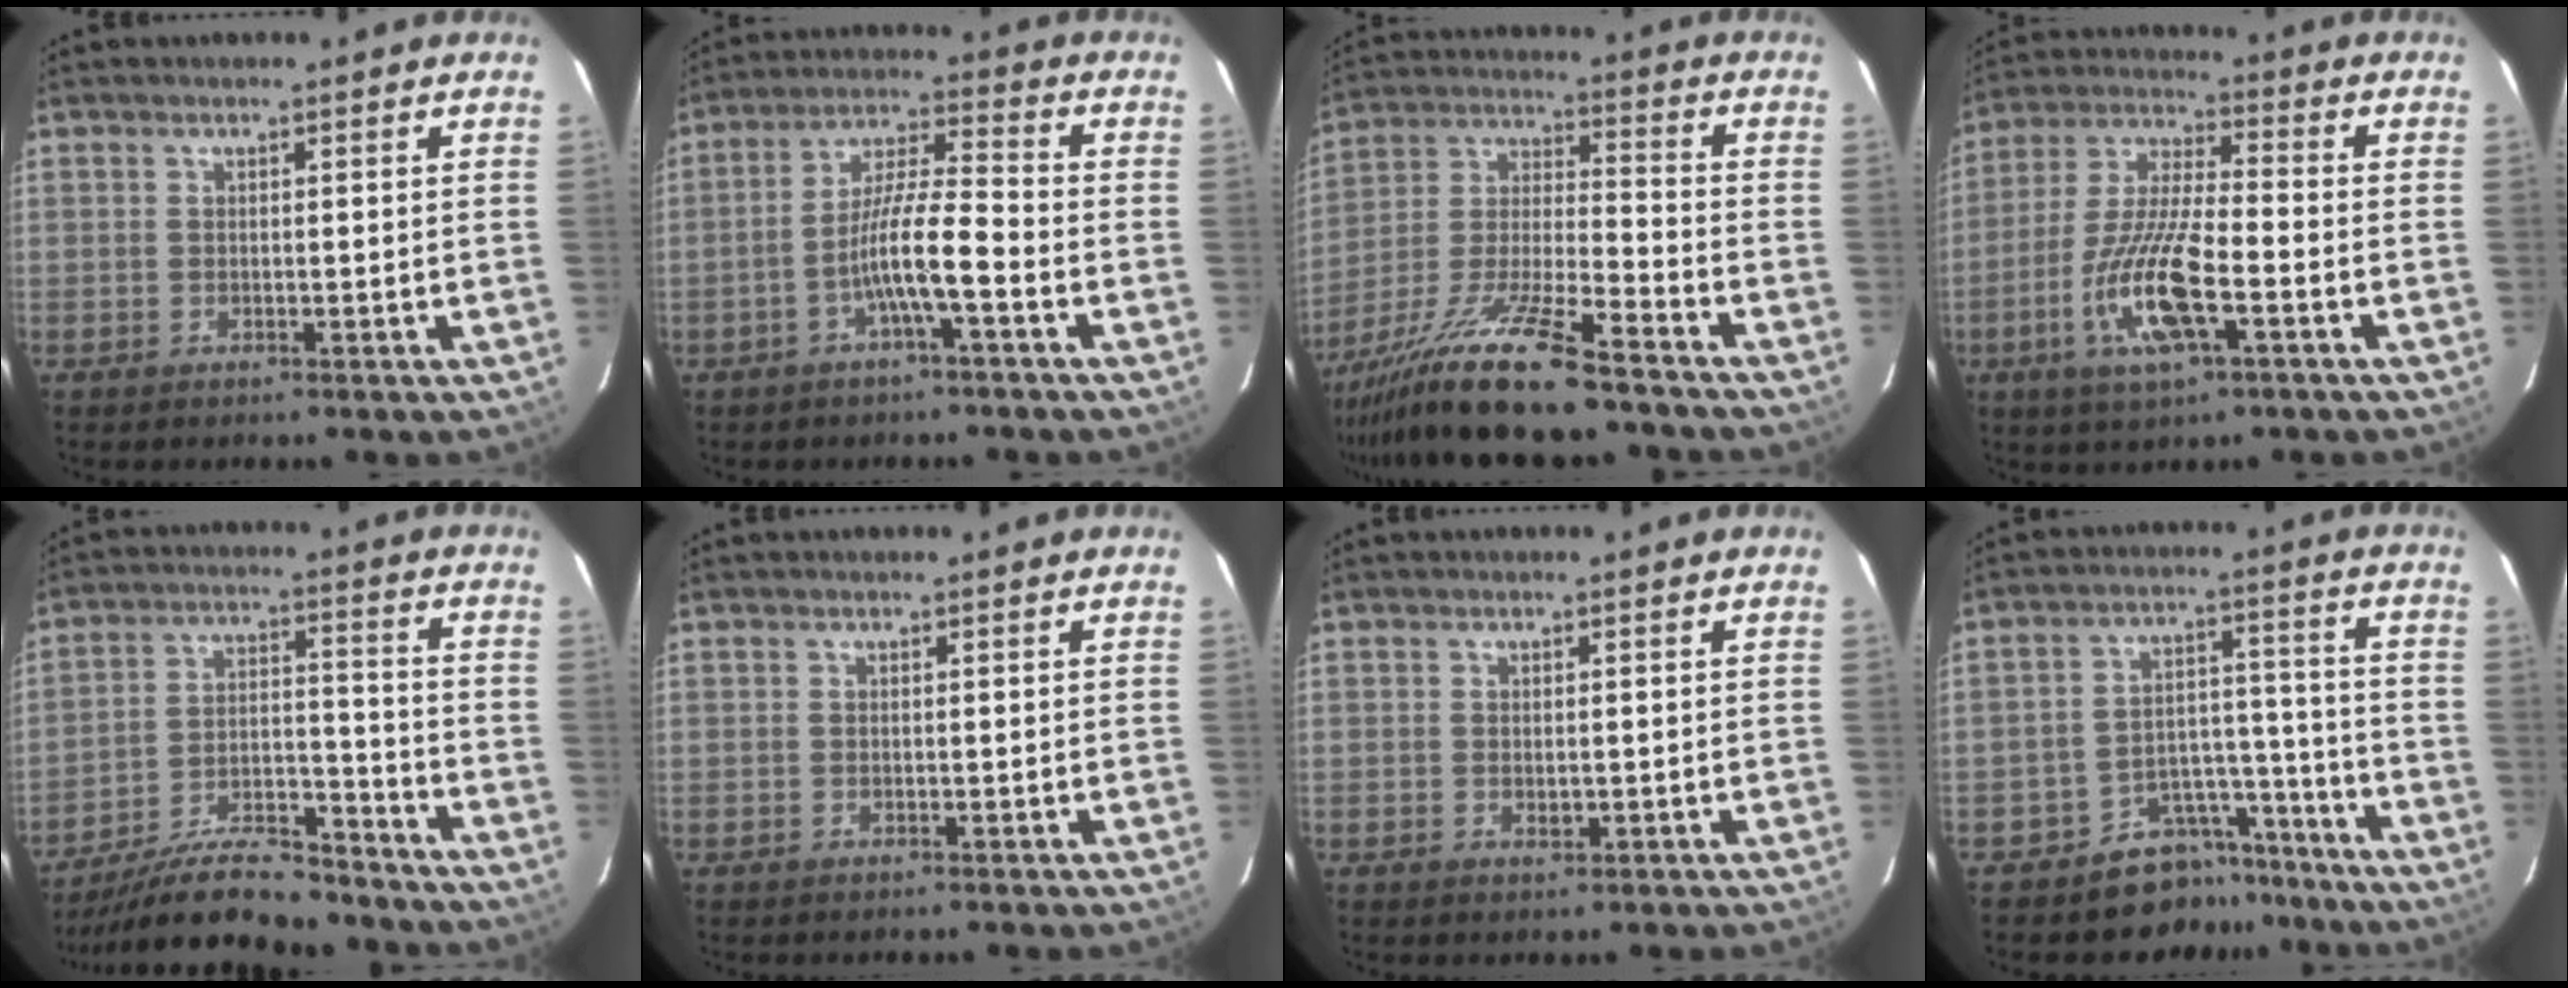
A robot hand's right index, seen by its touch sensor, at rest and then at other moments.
{"total": 8.7, "force": [-3.2, 0.6, 8.0], "torque": [-0.152, 0.014, -0.060]}
{"total": 16.9, "force": [-13.1, 1.2, 10.6], "torque": [-0.228, -0.027, -0.240]}
{"total": 13.2, "force": [-4.9, 2.5, 12.0], "torque": [-0.248, -0.009, -0.089]}
{"total": 14.2, "force": [-12.8, 2.5, 5.4], "torque": [-0.092, 0.017, -0.221]}
{"total": 0.0}
{"total": 1.1, "force": [-0.1, 0.6, 0.9], "torque": [-0.017, -0.002, -0.001]}
{"total": 8.6, "force": [-7.0, 4.7, 1.2], "torque": [-0.001, 0.059, -0.108]}